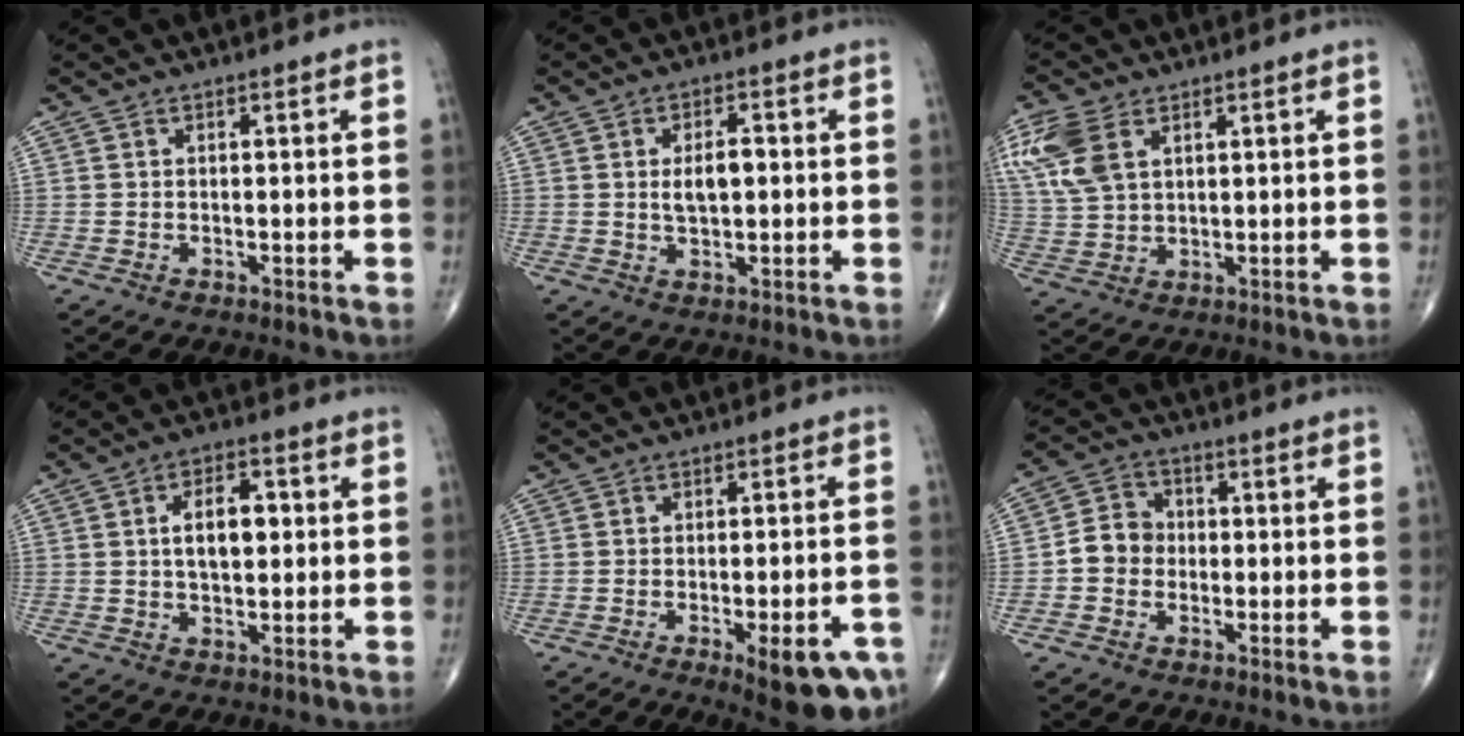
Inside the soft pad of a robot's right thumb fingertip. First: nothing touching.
{"total": 5.2, "force": [0.4, 2.7, 4.5], "torque": [-0.072, 0.002, 0.009]}
{"total": 10.1, "force": [4.4, 5.9, 6.9], "torque": [-0.164, -0.001, 0.095]}
{"total": 7.9, "force": [1.1, 4.4, 6.5], "torque": [-0.089, 0.008, 0.016]}
{"total": 12.2, "force": [-5.9, 3.5, 10.1], "torque": [-0.107, 0.019, -0.069]}
{"total": 6.2, "force": [-0.9, 5.6, 2.7], "torque": [-0.026, 0.021, -0.030]}